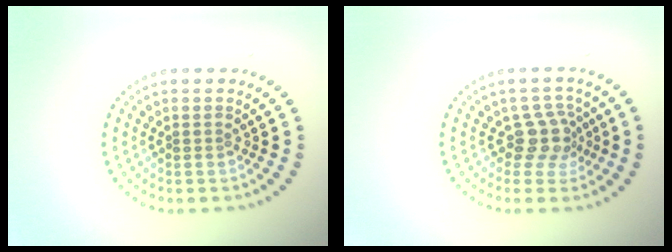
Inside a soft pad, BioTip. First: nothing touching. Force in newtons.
{"total": 2.7, "press": 2.0, "slide": 1.8}